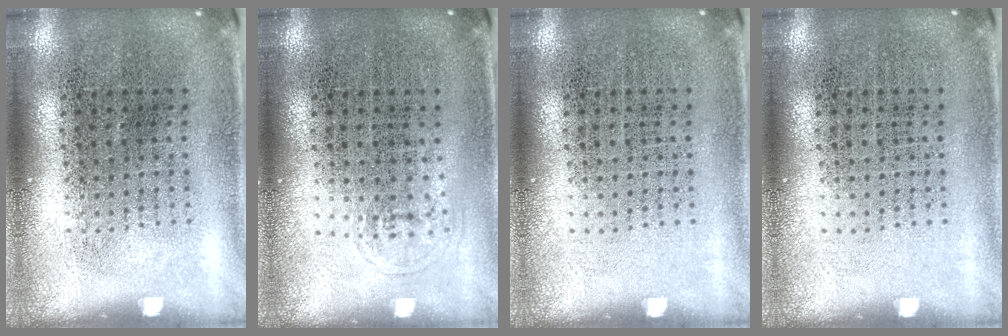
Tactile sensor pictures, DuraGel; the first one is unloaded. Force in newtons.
{"total": 0.5, "press": 0.5, "slide": 0.2}
{"total": 0.0}
{"total": 0.0}